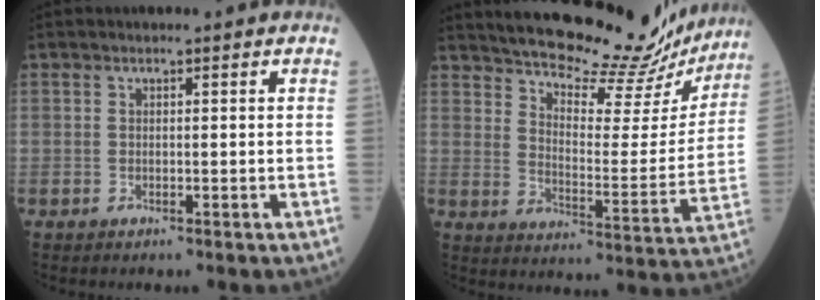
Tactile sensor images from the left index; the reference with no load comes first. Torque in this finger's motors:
{"motor_torque": [0.87, -1.27, 0.34, 0.03]}